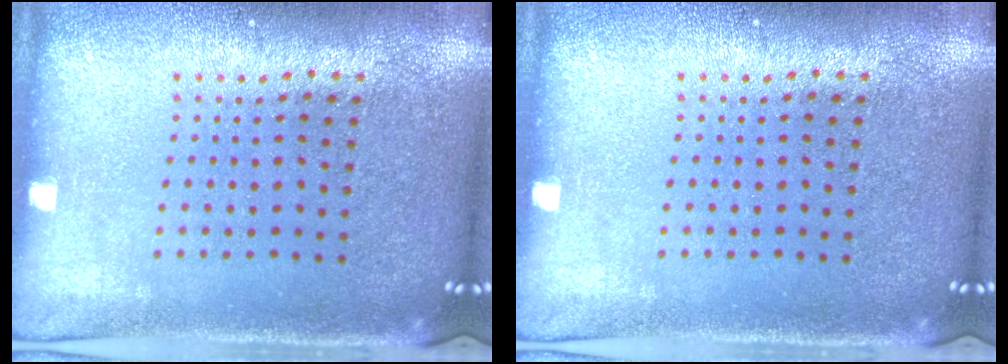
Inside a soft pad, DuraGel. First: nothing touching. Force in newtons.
{"total": 0.0}